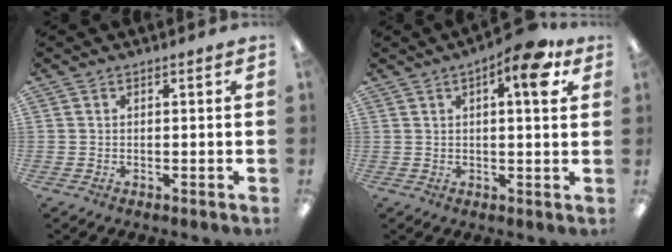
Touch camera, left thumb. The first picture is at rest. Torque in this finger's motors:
{"motor_torque": [0.02, 0.30, -0.05, -0.21, 0.12]}